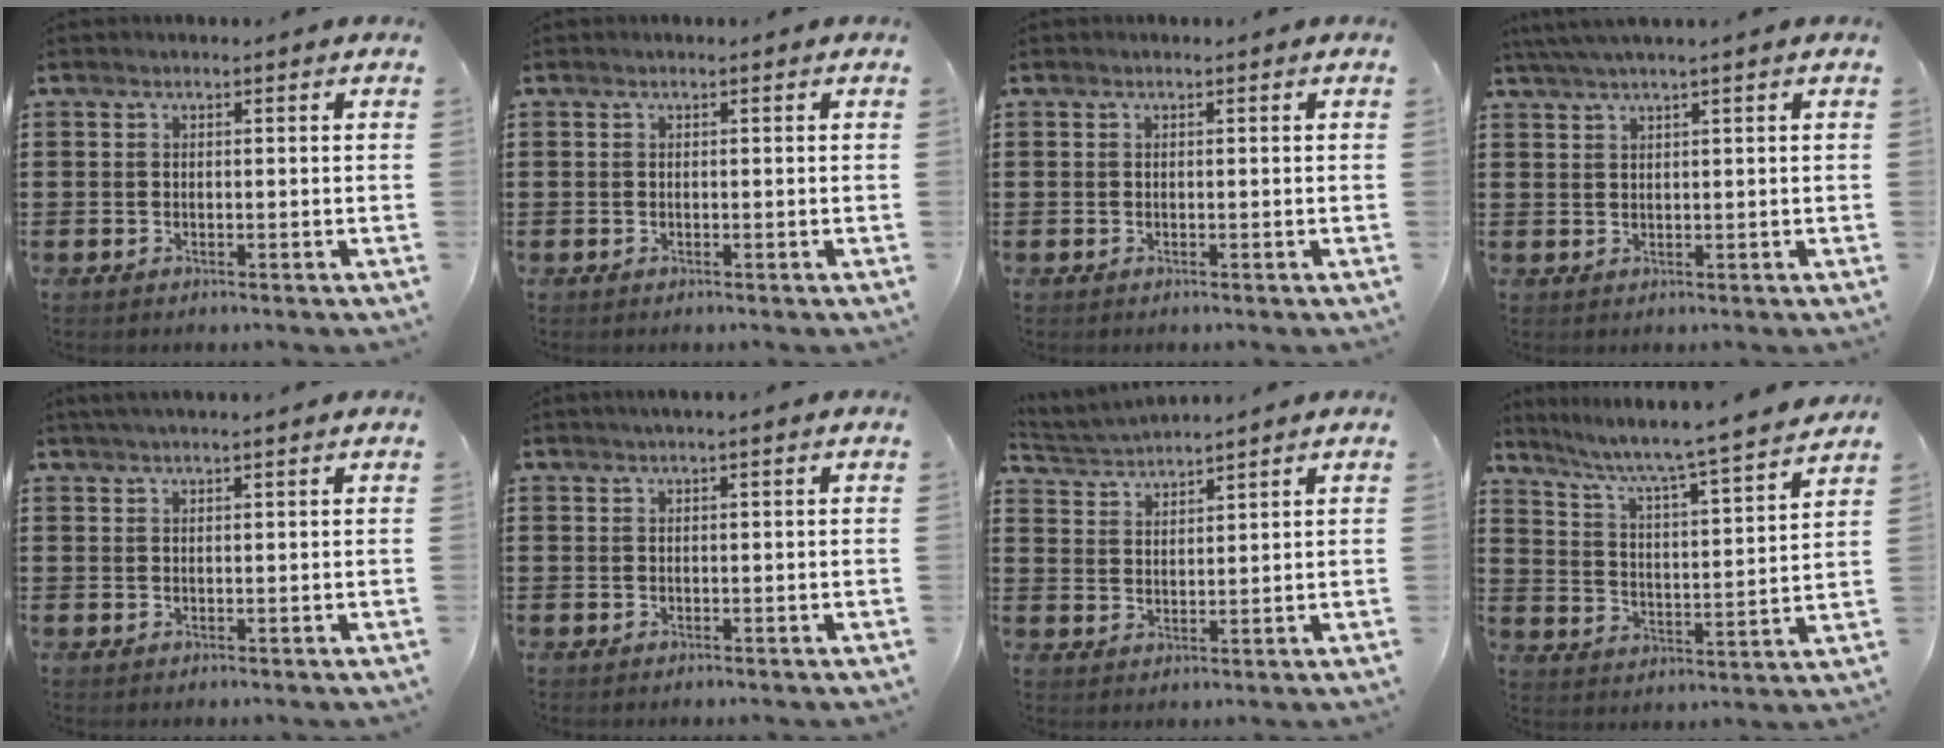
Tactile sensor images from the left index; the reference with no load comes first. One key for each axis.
{"total": 0.0}
{"total": 0.0}
{"total": 2.2, "fx": 1.5, "fy": -0.3, "fz": 1.6, "tx": -0.032, "ty": 0.001, "tz": 0.027}
{"total": 1.3, "fx": 1.0, "fy": -0.1, "fz": 0.8, "tx": -0.017, "ty": -0.002, "tz": 0.019}
{"total": 0.7, "fx": 0.2, "fy": -0.1, "fz": 0.7, "tx": -0.010, "ty": -0.001, "tz": 0.004}
{"total": 3.0, "fx": 3.0, "fy": 0.0, "fz": -0.1, "tx": -0.011, "ty": -0.009, "tz": 0.054}
{"total": 5.1, "fx": 4.5, "fy": -0.6, "fz": 2.5, "tx": -0.070, "ty": -0.047, "tz": 0.063}